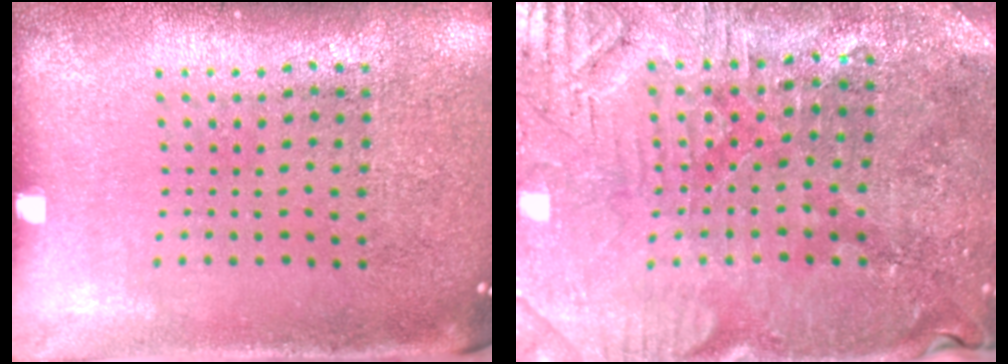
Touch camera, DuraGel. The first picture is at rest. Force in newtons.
{"total": 1.7, "press": 1.6, "slide": 0.5}